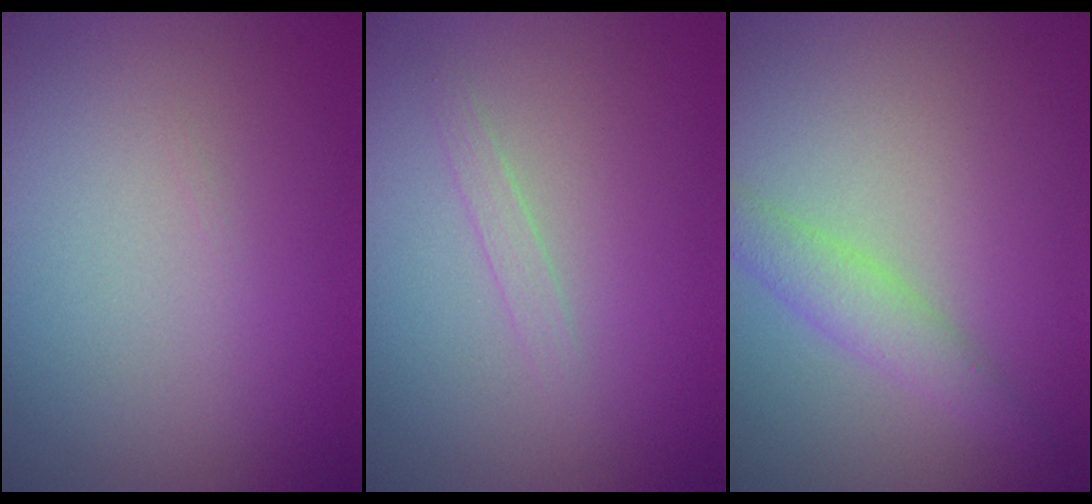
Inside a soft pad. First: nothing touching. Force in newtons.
{"total": 0.8, "press": 0.8, "slide": 0.1}
{"total": 2.3, "press": 2.3, "slide": 0.1}